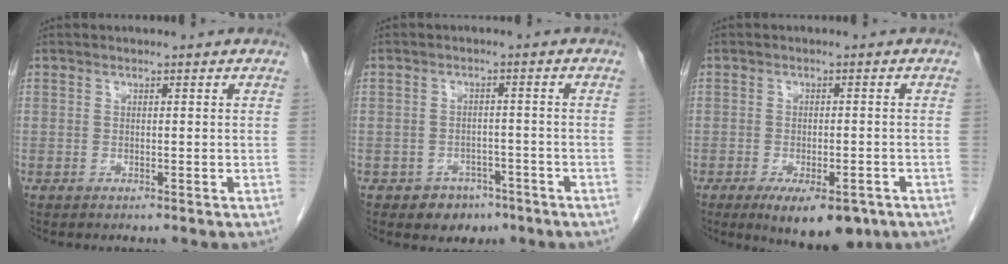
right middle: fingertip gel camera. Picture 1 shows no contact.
{"total": 4.1, "force": [-2.6, 3.0, 0.9], "torque": [-0.010, 0.010, -0.030]}
{"total": 9.0, "force": [-5.9, 3.2, 6.1], "torque": [-0.081, -0.009, -0.082]}